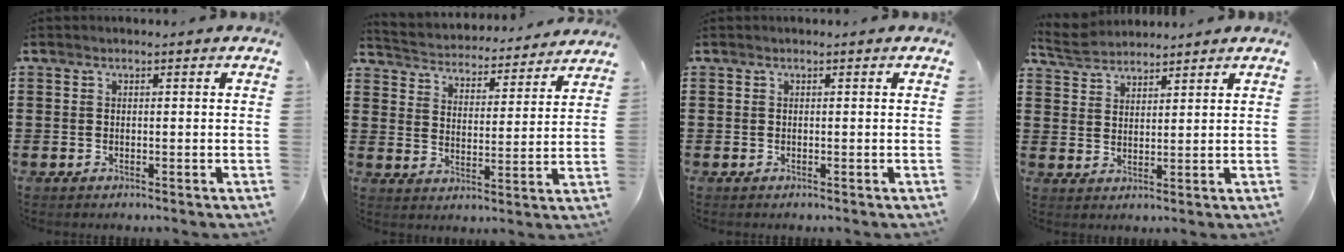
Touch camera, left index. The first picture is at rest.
{"total": 3.6, "force": [3.6, 0.1, -0.4], "torque": [-0.018, -0.034, 0.055]}
{"total": 0.0}
{"total": 4.0, "force": [3.8, 1.2, 0.7], "torque": [-0.028, -0.004, 0.072]}